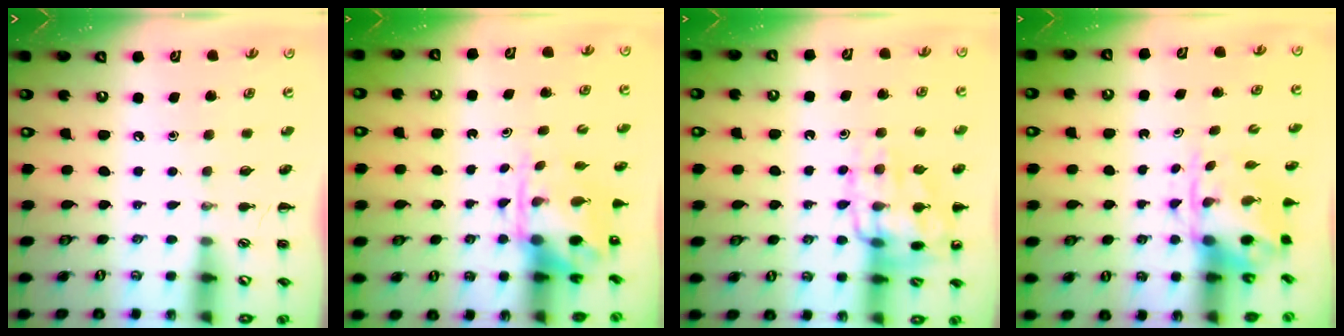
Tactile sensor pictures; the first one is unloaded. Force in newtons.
{"total": 4.3, "press": 4.2, "slide": 0.9}
{"total": 13.6, "press": 13.6, "slide": 0.9}
{"total": 3.9, "press": 3.8, "slide": 0.9}